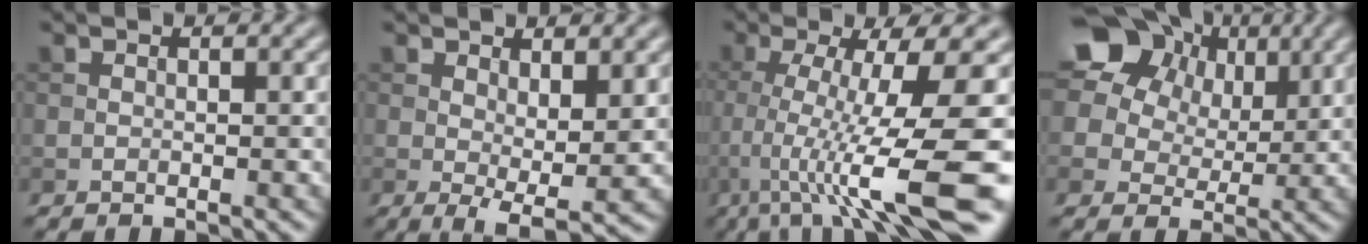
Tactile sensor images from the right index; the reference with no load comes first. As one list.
[{"total": 4.1, "force": [0.8, 1.6, 3.7], "torque": [-0.059, -0.012, 0.018]}, {"total": 12.1, "force": [-2.8, 2.5, 11.5], "torque": [-0.169, -0.009, -0.037]}, {"total": 18.9, "force": [9.8, 13.5, 8.9], "torque": [-0.218, 0.047, 0.186]}]